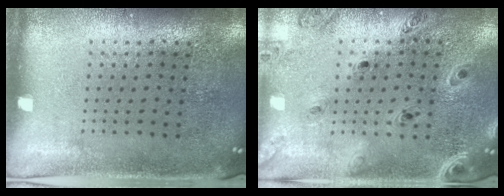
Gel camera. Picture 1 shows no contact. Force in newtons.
{"total": 0.9, "press": 0.9, "slide": 0.1}